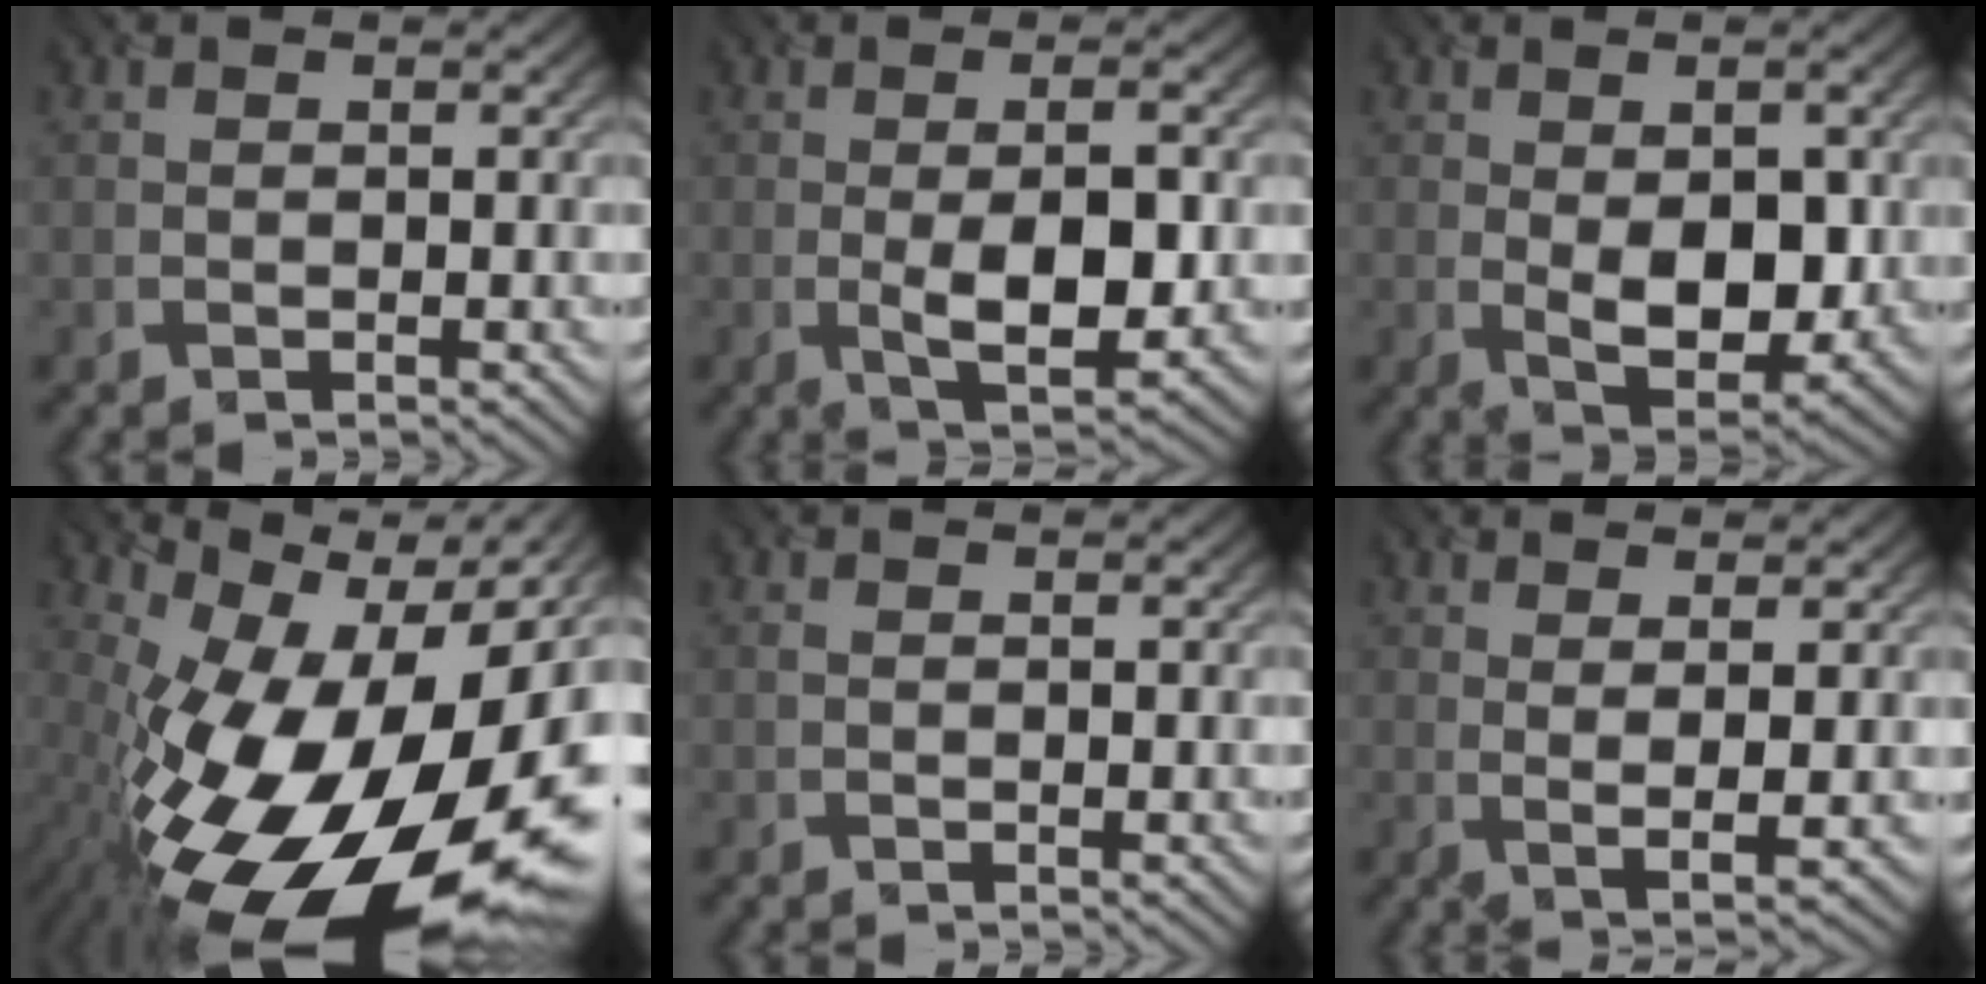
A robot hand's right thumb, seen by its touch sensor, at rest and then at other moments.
{"total": 6.8, "force": [-1.2, 2.2, 6.3], "torque": [-0.112, -0.007, -0.017]}
{"total": 6.9, "force": [-0.4, 3.8, 5.8], "torque": [-0.108, -0.017, 0.003]}
{"total": 20.3, "force": [-5.5, 10.7, 16.3], "torque": [-0.276, -0.024, -0.095]}
{"total": 0.0}
{"total": 3.2, "force": [1.3, 0.3, 2.9], "torque": [-0.056, -0.005, 0.027]}